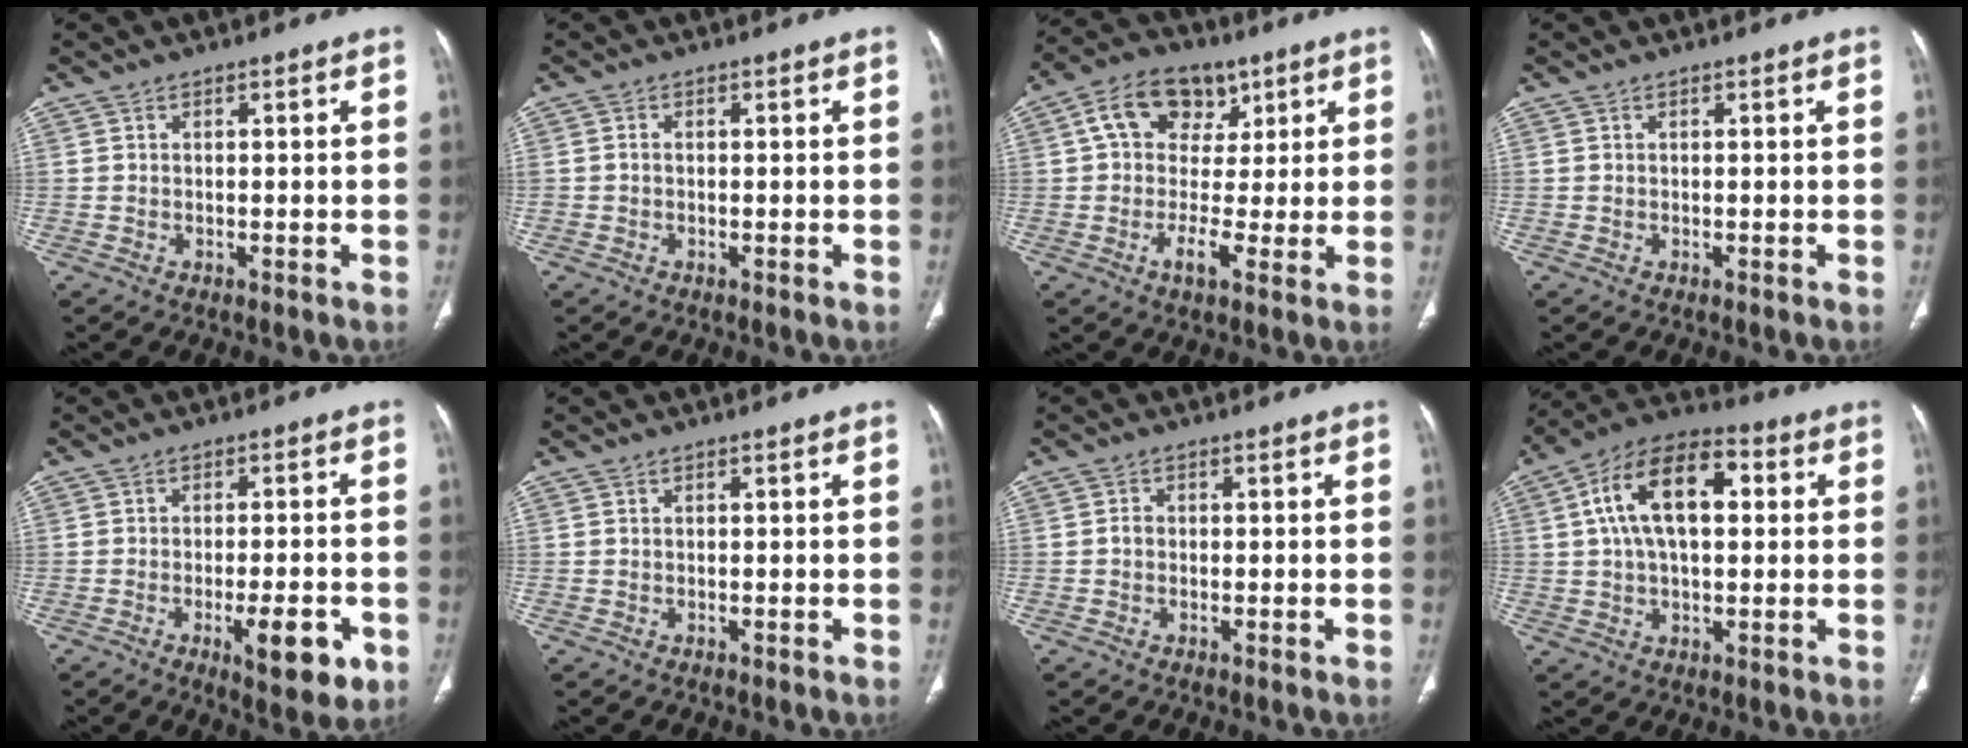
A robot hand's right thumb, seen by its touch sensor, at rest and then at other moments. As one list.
[{"total": 0.8, "force": [-0.1, 0.6, 0.5], "torque": [-0.010, 0.001, -0.003]}, {"total": 12.0, "force": [3.3, 8.7, 7.7], "torque": [-0.100, 0.010, 0.047]}, {"total": 0.0}, {"total": 9.4, "force": [-3.6, 3.0, 8.1], "torque": [-0.107, 0.002, -0.045]}, {"total": 0.0}, {"total": 1.2, "force": [-0.2, 0.9, 0.6], "torque": [-0.006, 0.003, -0.007]}, {"total": 15.7, "force": [3.3, 8.6, 12.8], "torque": [-0.214, 0.026, 0.049]}]